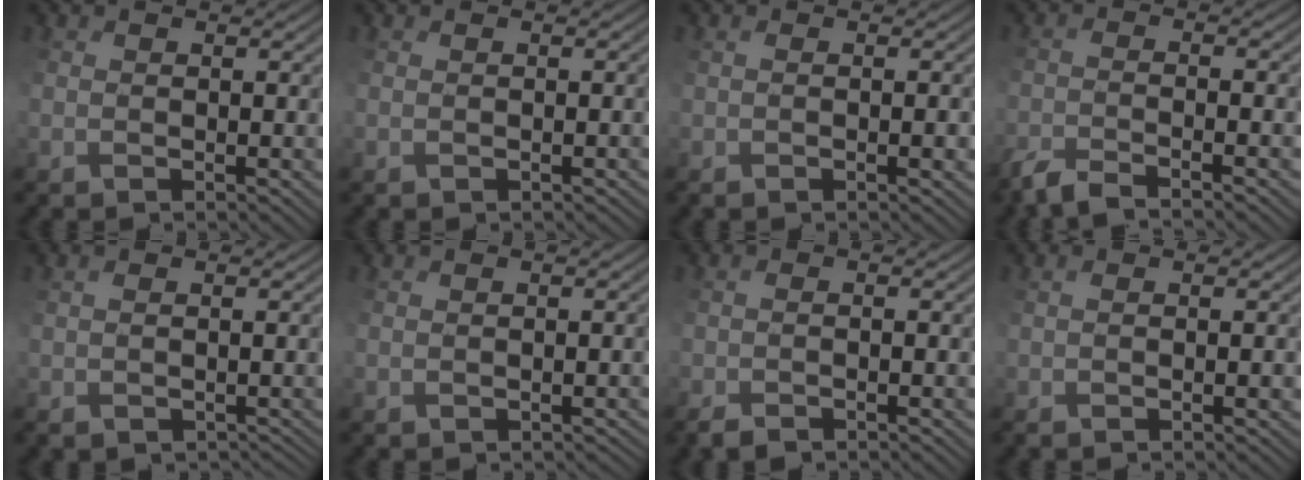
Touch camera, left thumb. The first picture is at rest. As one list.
[{"total": 0.9, "force": [-0.6, 0.4, 0.5], "torque": [0.000, 0.000, -0.003]}, {"total": 1.7, "force": [-0.9, 0.4, 1.4], "torque": [-0.014, -0.001, -0.006]}, {"total": 4.0, "force": [-3.4, 0.0, 2.1], "torque": [-0.039, 0.003, -0.066]}, {"total": 2.3, "force": [-1.8, 1.2, 0.7], "torque": [0.003, 0.002, -0.016]}, {"total": 1.8, "force": [-1.2, 0.9, 1.0], "torque": [-0.001, -0.001, -0.009]}, {"total": 2.4, "force": [-2.2, 0.1, 1.1], "torque": [-0.016, -0.002, -0.039]}, {"total": 1.6, "force": [-1.0, 0.1, 1.2], "torque": [-0.012, 0.001, -0.005]}]